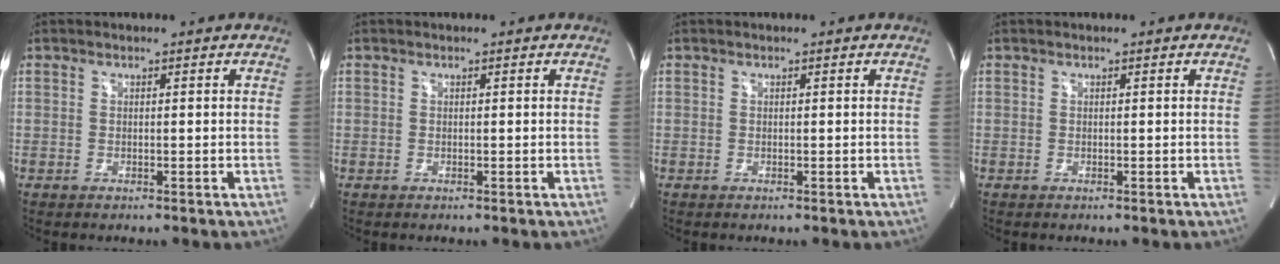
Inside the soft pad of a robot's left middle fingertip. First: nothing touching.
{"total": 0.0}
{"total": 0.0}
{"total": 0.0}